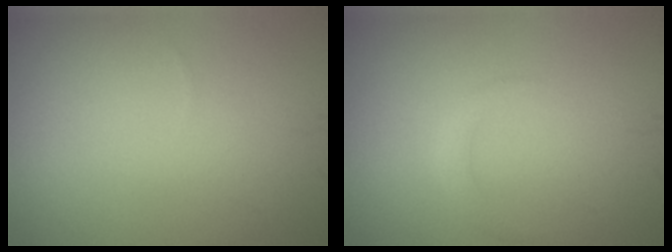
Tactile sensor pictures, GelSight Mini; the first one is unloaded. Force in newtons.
{"total": 1.1, "press": 1.1, "slide": 0.1}